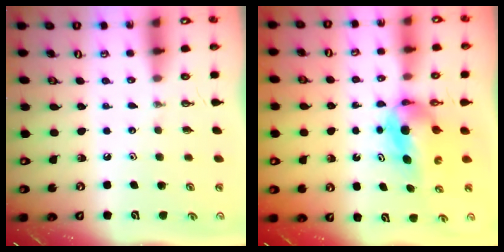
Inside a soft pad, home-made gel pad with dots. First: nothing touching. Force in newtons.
{"total": 7.1, "press": 5.0, "slide": 5.1}